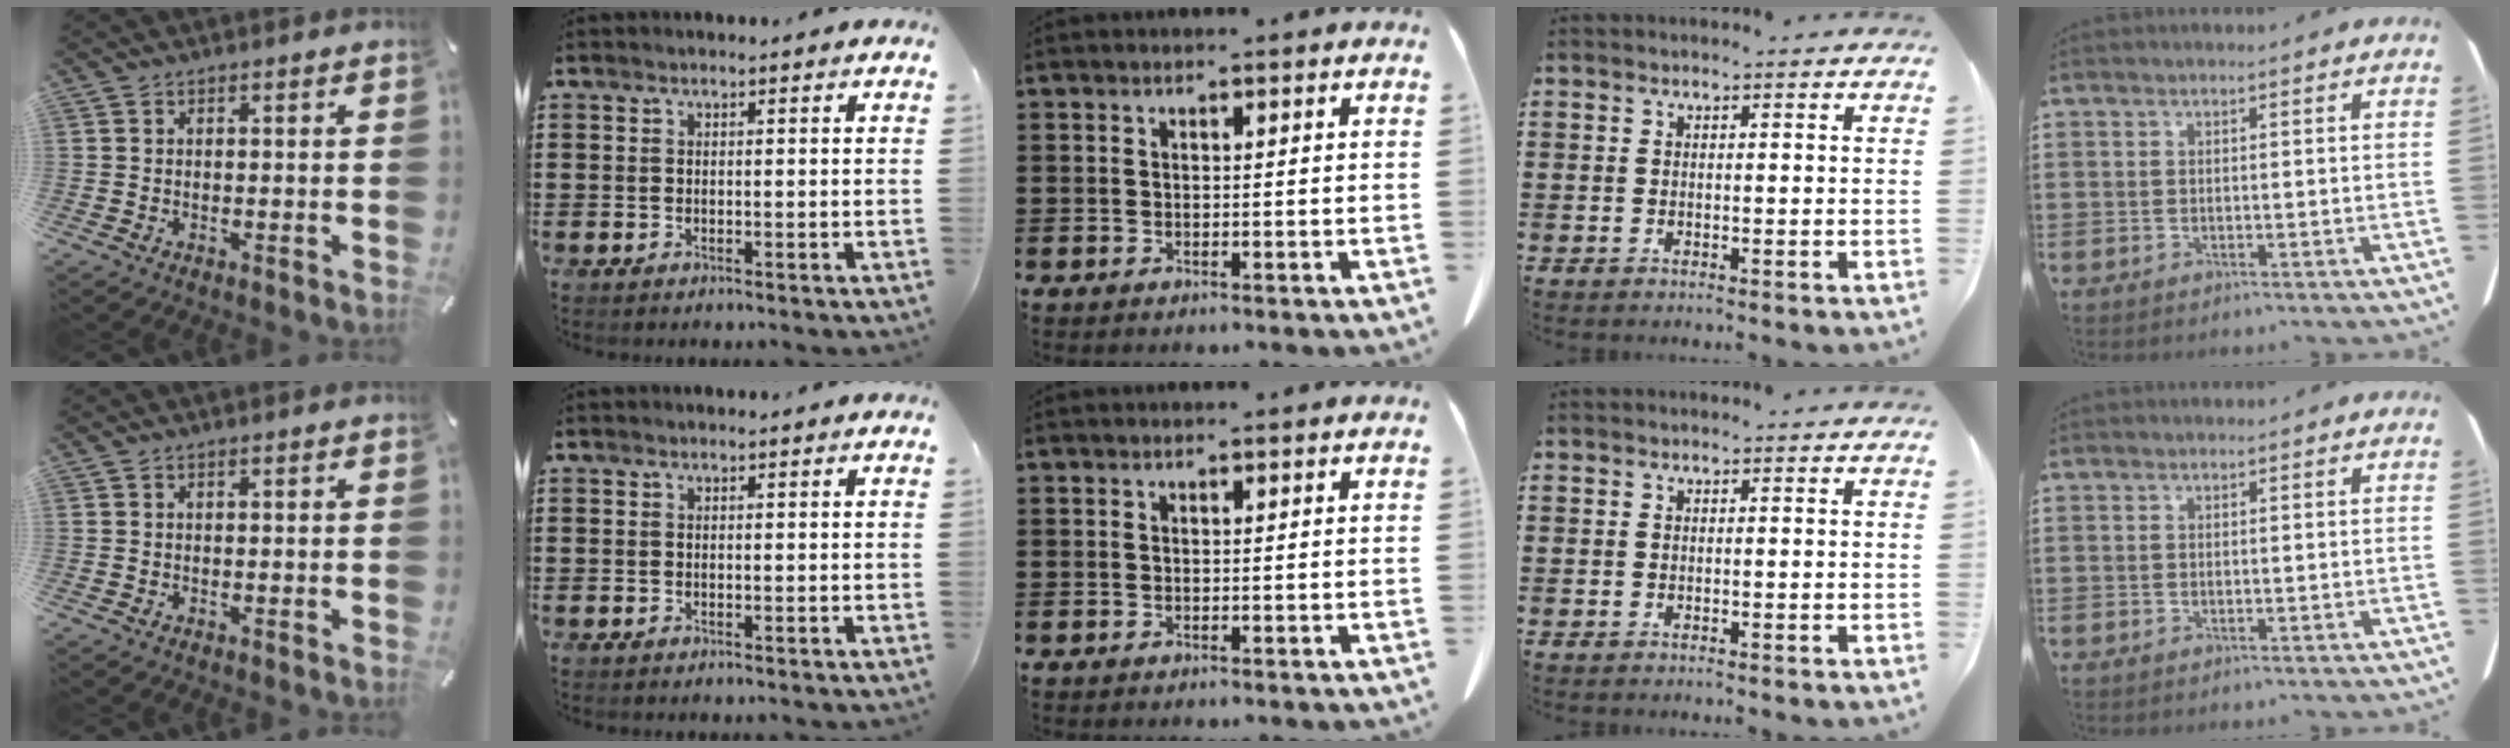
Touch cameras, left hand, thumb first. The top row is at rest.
{}